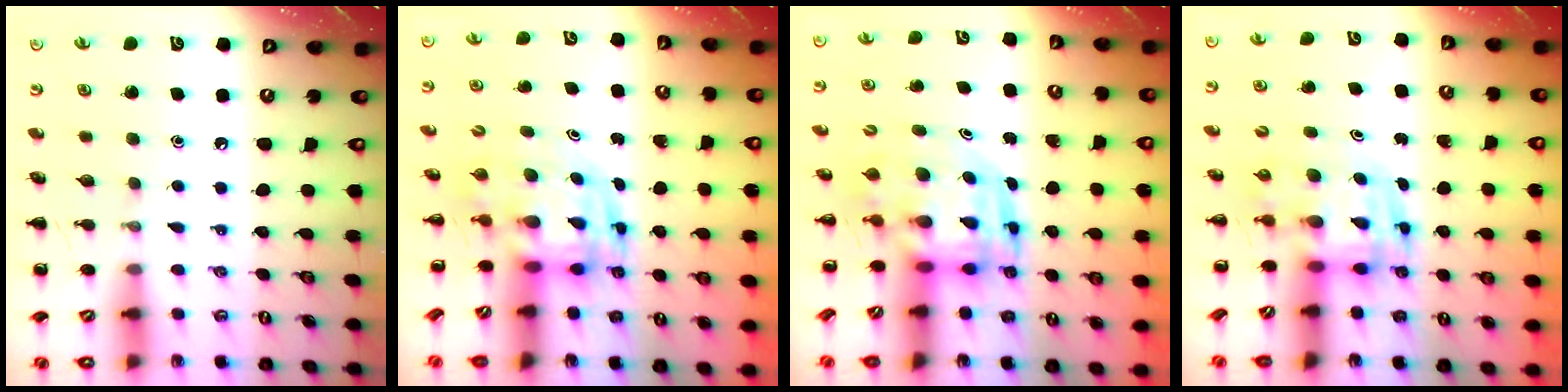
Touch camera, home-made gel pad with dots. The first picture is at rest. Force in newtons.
{"total": 3.2, "press": 3.1, "slide": 0.6}
{"total": 3.9, "press": 3.8, "slide": 0.8}
{"total": 3.5, "press": 3.5, "slide": 0.6}